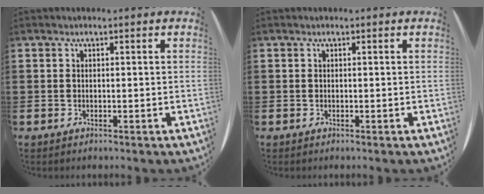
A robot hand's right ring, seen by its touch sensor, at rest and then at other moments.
{"total": 0.0}